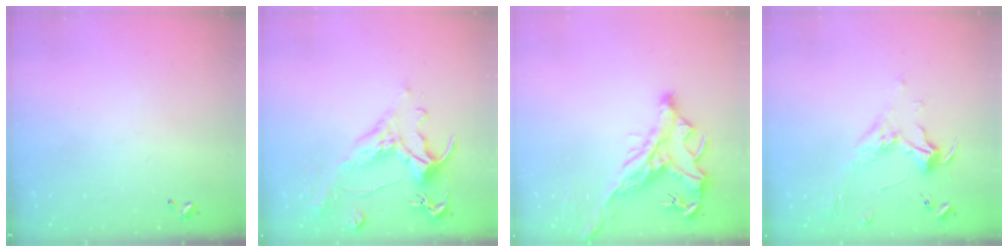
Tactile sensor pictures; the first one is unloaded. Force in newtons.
{"total": 1.6, "press": 0.4, "slide": 1.6}
{"total": 2.9, "press": 2.5, "slide": 1.4}
{"total": 1.8, "press": 1.6, "slide": 0.7}